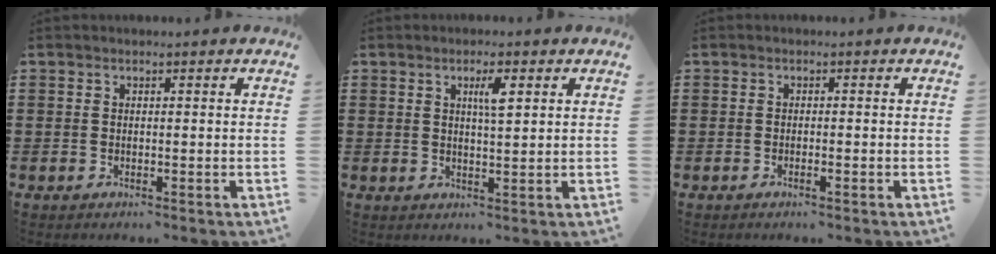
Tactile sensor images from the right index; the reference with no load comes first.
{"total": 3.1, "force": [1.2, 0.6, 2.8], "torque": [-0.051, 0.001, 0.016]}
{"total": 0.7, "force": [-0.4, 0.1, 0.6], "torque": [-0.012, -0.003, -0.008]}